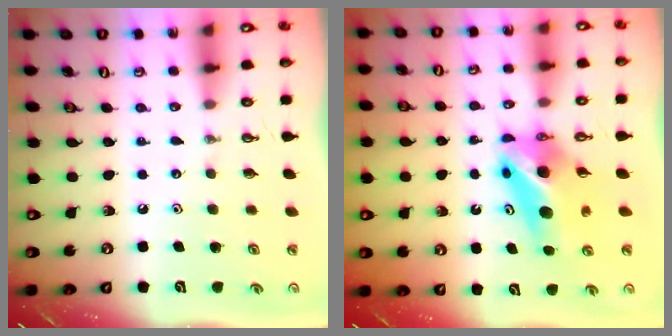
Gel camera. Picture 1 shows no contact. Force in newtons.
{"total": 7.9, "press": 7.9, "slide": 1.1}